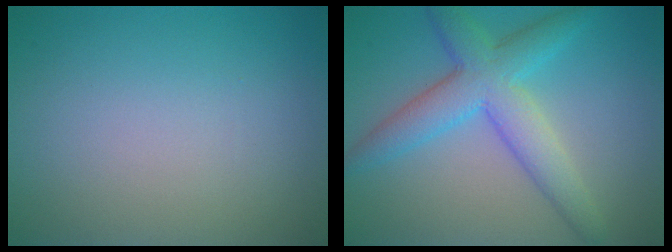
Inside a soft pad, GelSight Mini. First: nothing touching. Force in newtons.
{"total": 5.8, "press": 5.8, "slide": 0.2}